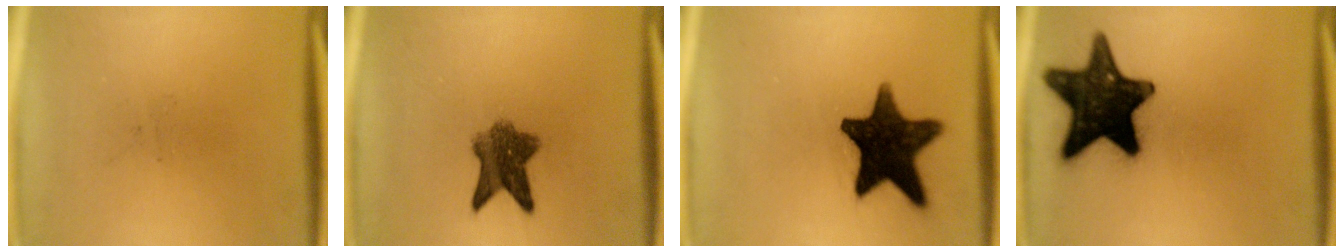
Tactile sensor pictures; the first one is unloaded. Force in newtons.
{"total": 6.9}
{"total": 16.4}
{"total": 18.2}